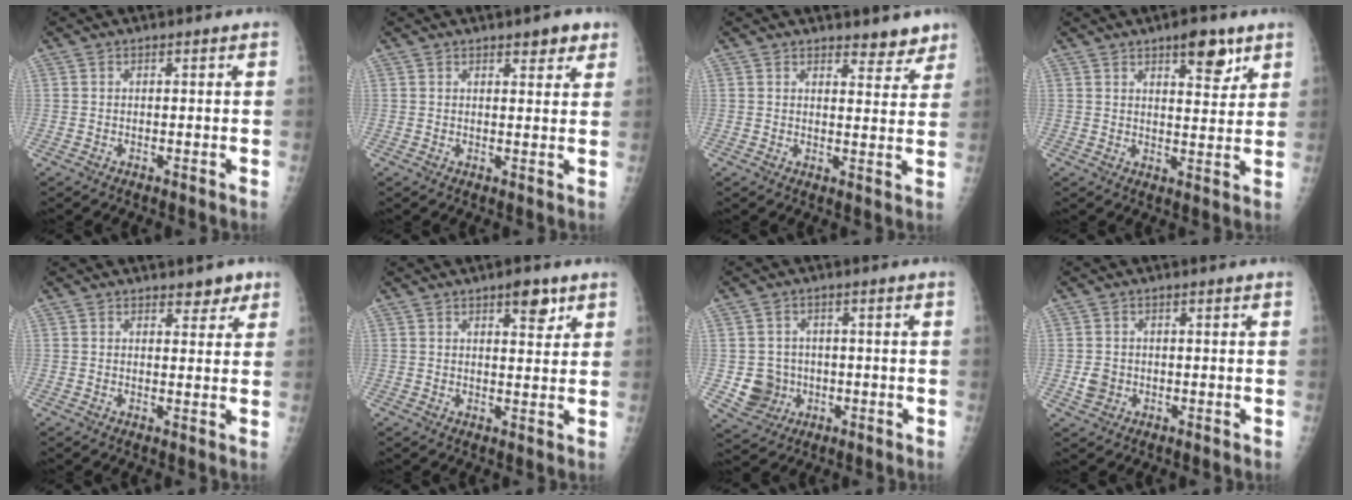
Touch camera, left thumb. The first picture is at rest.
{"total": 3.7, "force": [2.5, 1.6, 2.2], "torque": [-0.010, -0.011, 0.030]}
{"total": 4.6, "force": [3.9, 1.9, 1.4], "torque": [0.010, -0.028, 0.047]}
{"total": 7.3, "force": [4.5, 2.8, 4.9], "torque": [-0.048, -0.026, 0.062]}
{"total": 3.3, "force": [2.3, 1.8, 1.5], "torque": [0.006, -0.012, 0.029]}
{"total": 4.8, "force": [2.9, 1.9, 3.3], "torque": [-0.030, -0.015, 0.039]}
{"total": 6.3, "force": [-0.9, 6.1, 1.5], "torque": [-0.001, 0.008, -0.008]}
{"total": 2.7, "force": [-0.5, 2.4, 1.2], "torque": [-0.012, 0.003, -0.005]}